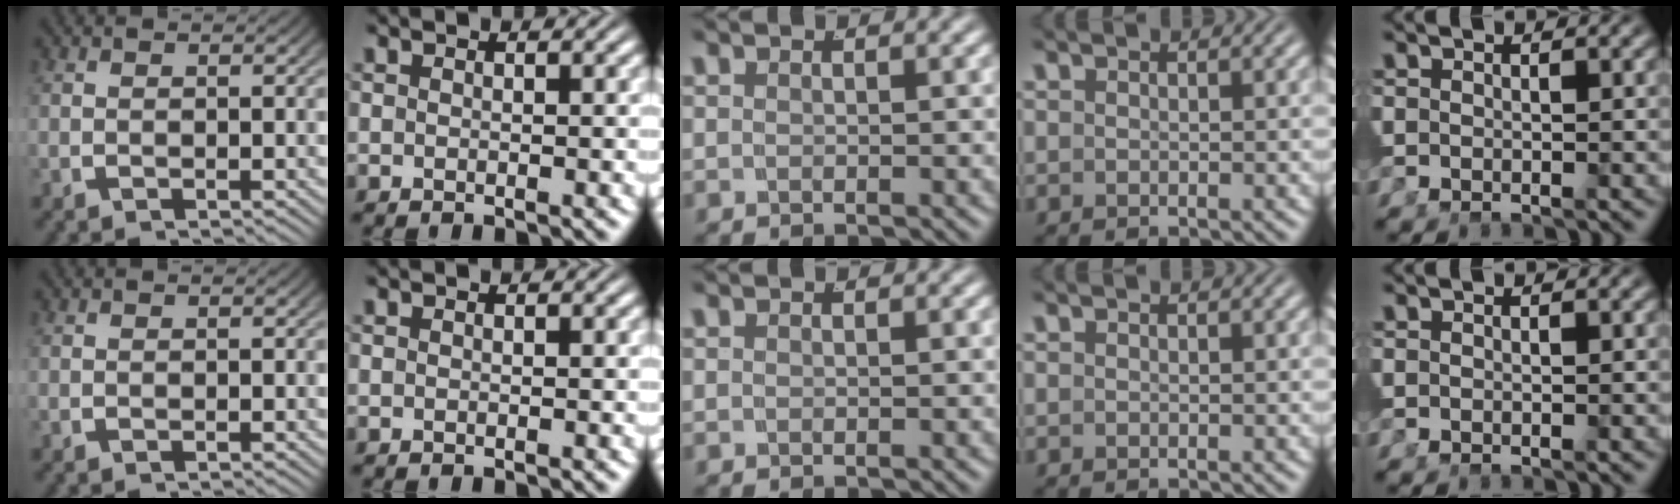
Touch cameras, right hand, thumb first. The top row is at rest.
{}